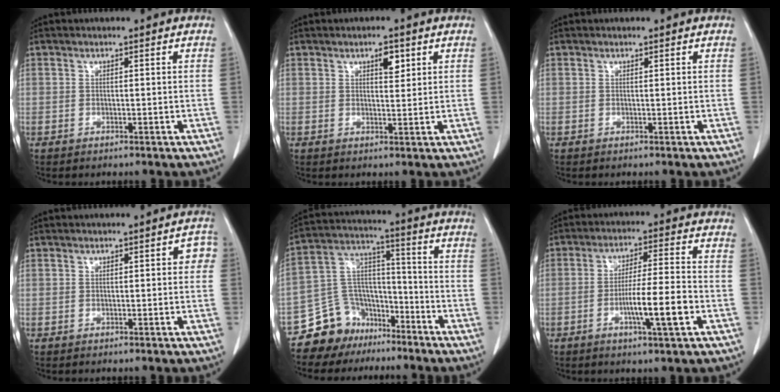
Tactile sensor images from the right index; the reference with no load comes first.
{"total": 2.8, "force": [1.4, 1.0, 2.1], "torque": [-0.034, -0.003, 0.023]}
{"total": 0.0}
{"total": 2.3, "force": [0.3, 1.1, 2.0], "torque": [-0.008, 0.009, -0.001]}
{"total": 11.1, "force": [-8.4, 7.2, 1.3], "torque": [-0.030, 0.068, -0.145]}
{"total": 8.6, "force": [-2.9, 0.0, 8.1], "torque": [-0.138, -0.003, -0.050]}